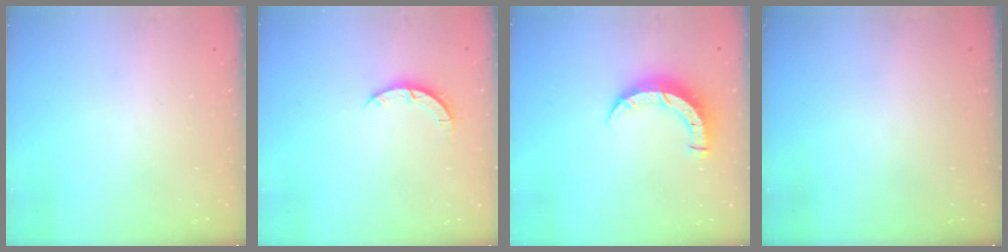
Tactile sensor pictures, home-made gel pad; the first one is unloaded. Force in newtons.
{"total": 3.2, "press": 3.2, "slide": 0.4}
{"total": 7.9, "press": 7.8, "slide": 0.8}
{"total": 0.0}